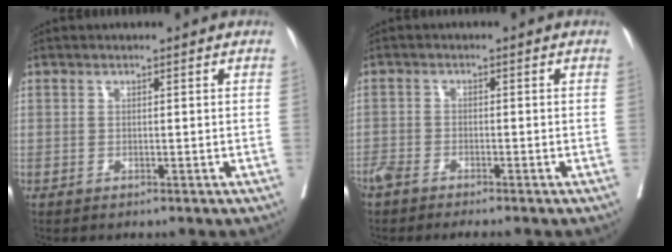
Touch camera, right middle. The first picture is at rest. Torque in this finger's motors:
{"motor_torque": [0.12, -0.12, 0.07, 0.02]}